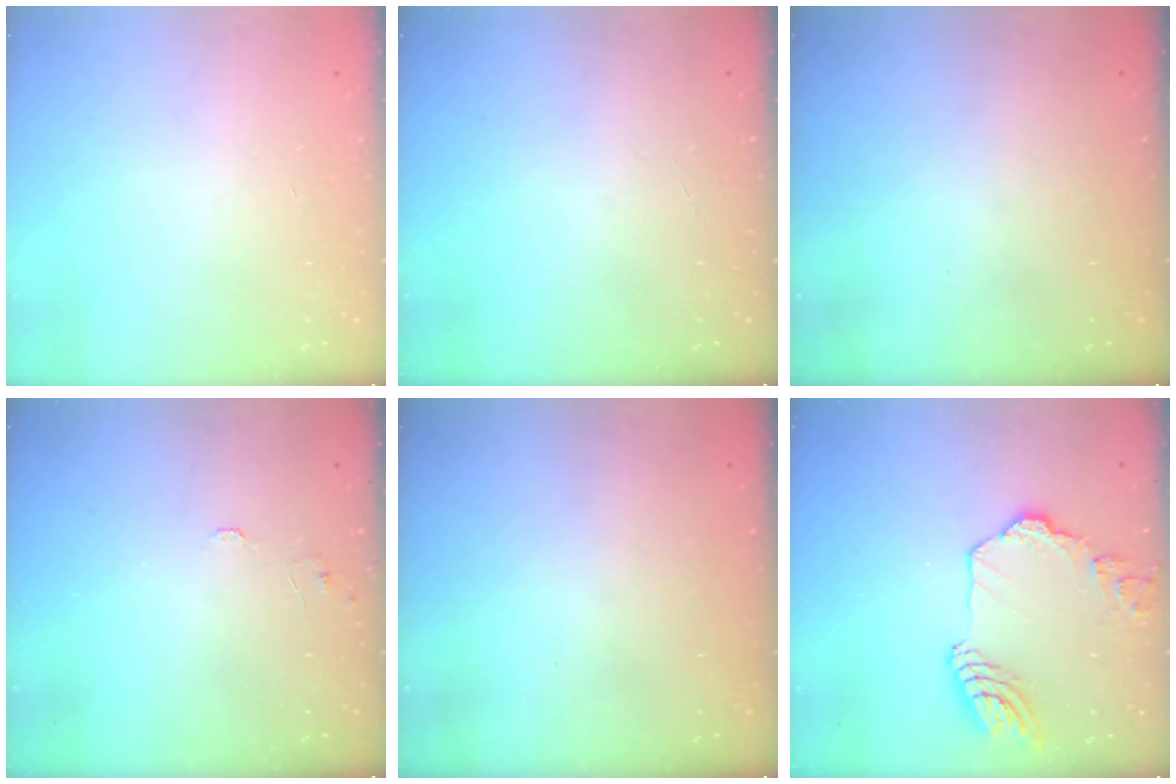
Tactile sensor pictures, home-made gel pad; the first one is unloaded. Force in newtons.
{"total": 2.7, "press": 2.7, "slide": 0.3}
{"total": 0.7, "press": 0.4, "slide": 0.5}
{"total": 4.8, "press": 4.8, "slide": 0.4}
{"total": 0.7, "press": 0.4, "slide": 0.5}
{"total": 15.5, "press": 15.4, "slide": 1.6}